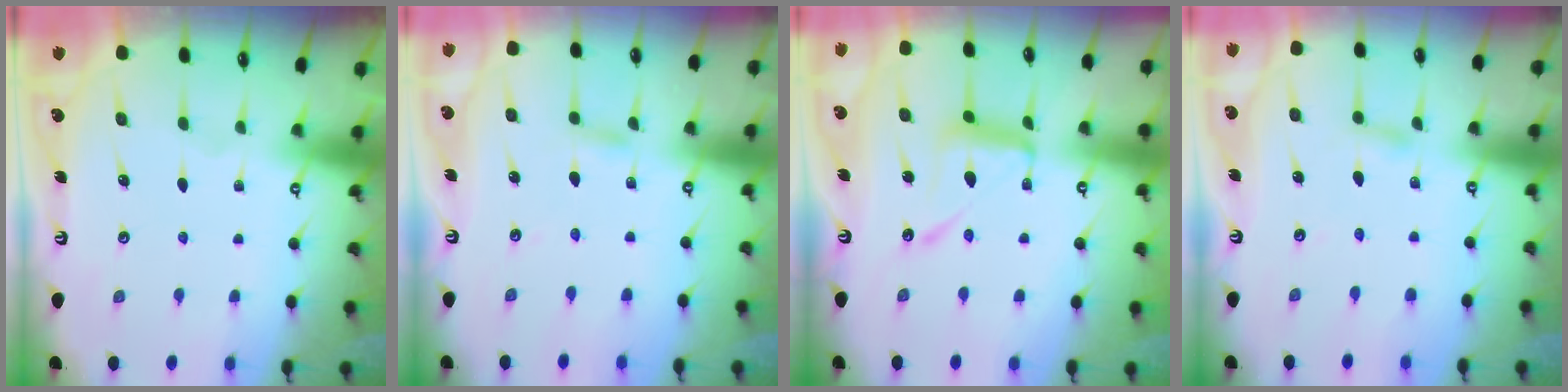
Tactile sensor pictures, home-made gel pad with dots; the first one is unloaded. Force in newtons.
{"total": 2.1, "press": 2.1, "slide": 0.2}
{"total": 12.9, "press": 12.8, "slide": 1.0}
{"total": 2.4, "press": 2.4, "slide": 0.3}